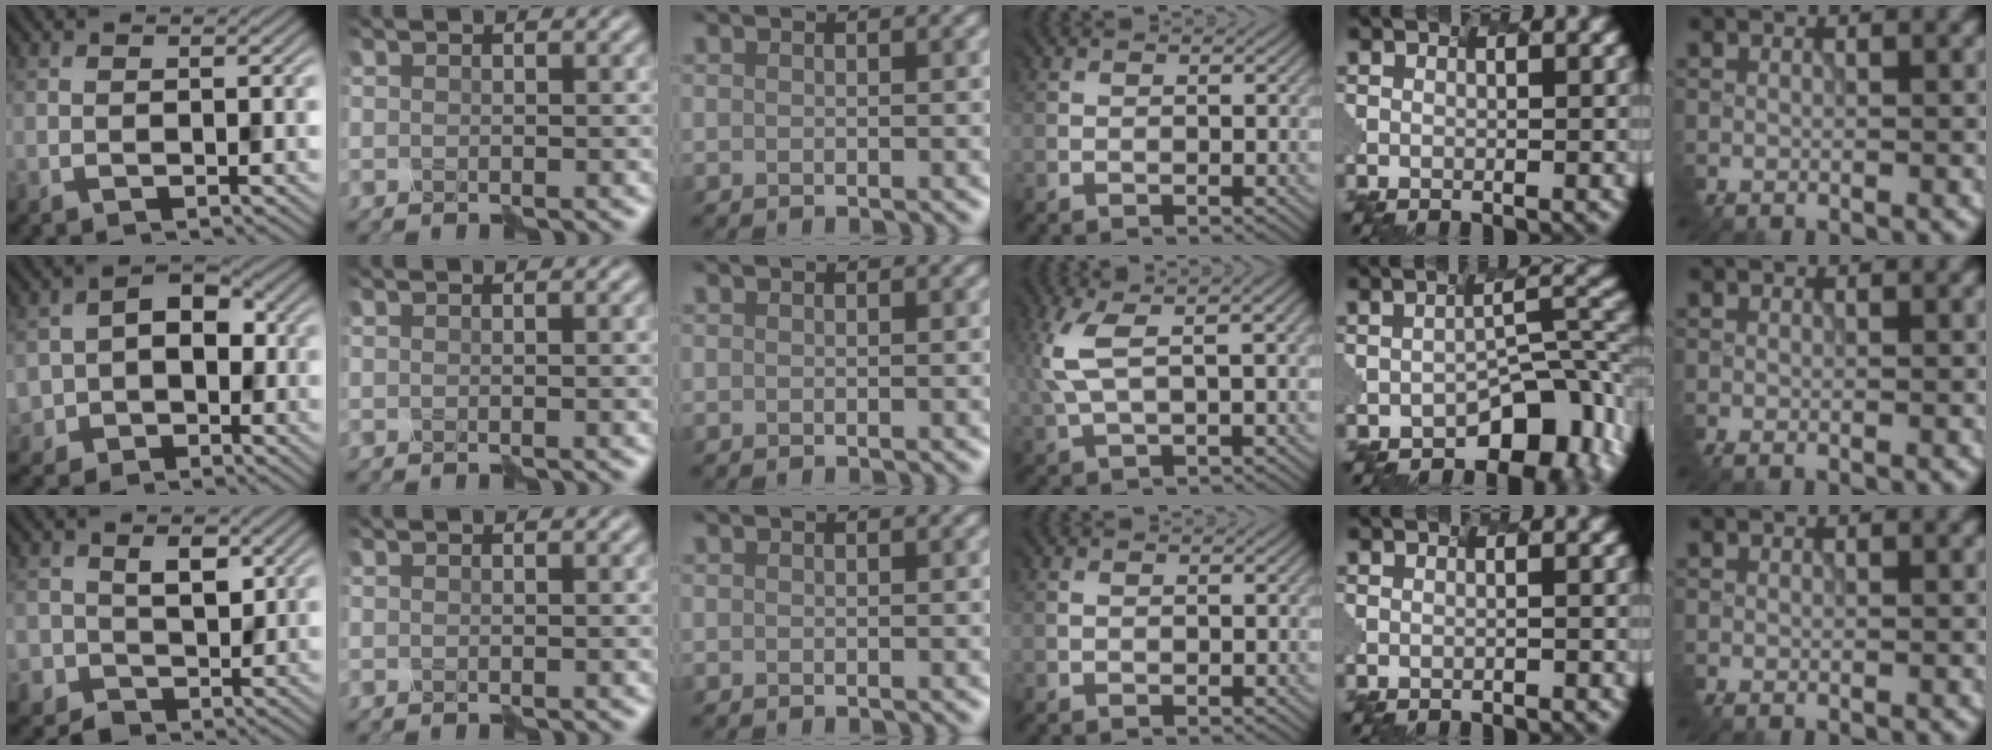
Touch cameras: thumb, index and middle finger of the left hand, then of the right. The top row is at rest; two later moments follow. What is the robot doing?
{"motion": "disassemble", "object": "velcro strap"}